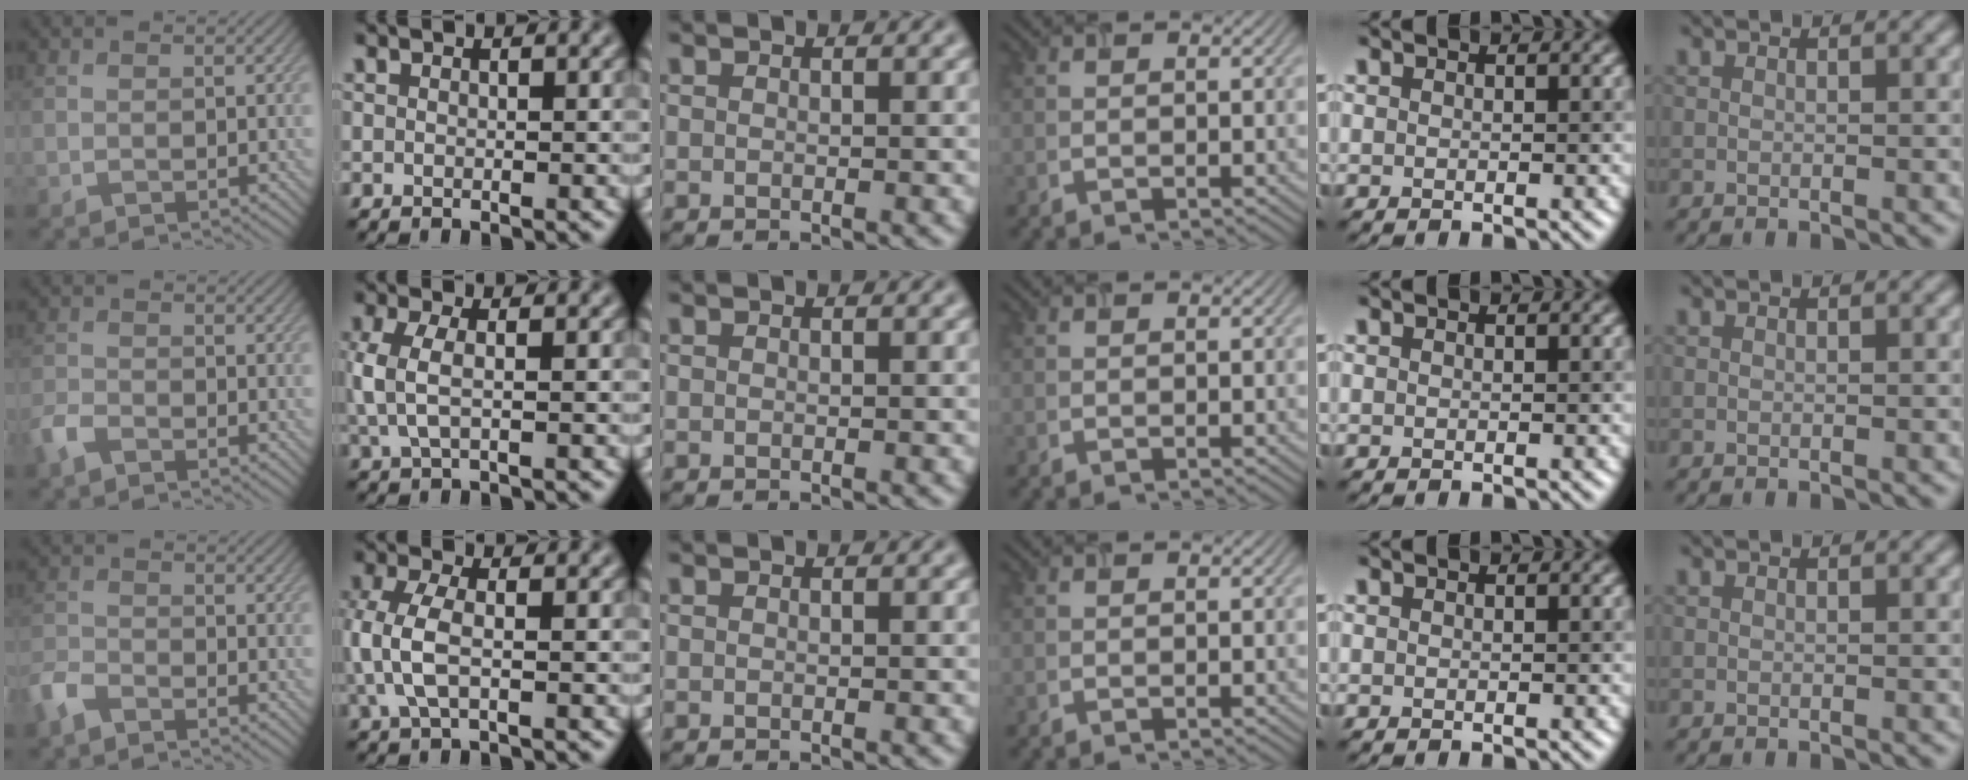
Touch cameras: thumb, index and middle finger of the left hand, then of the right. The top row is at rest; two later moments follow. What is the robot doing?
{"motion": "insert", "object": "airpods case & airpods"}